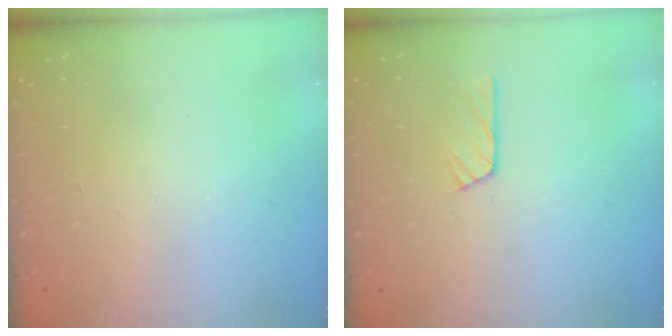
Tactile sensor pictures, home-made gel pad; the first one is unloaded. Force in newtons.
{"total": 5.0, "press": 4.9, "slide": 0.6}